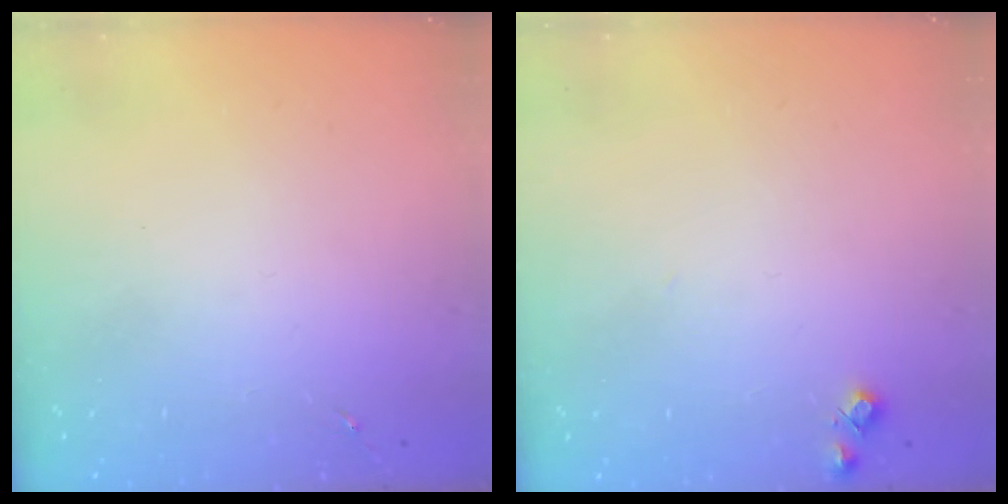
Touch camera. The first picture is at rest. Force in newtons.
{"total": 6.6, "press": 6.6, "slide": 0.6}